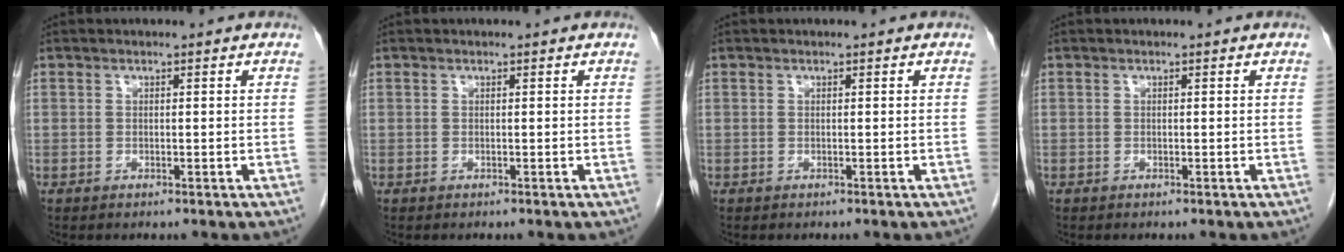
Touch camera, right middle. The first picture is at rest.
{"total": 0.0}
{"total": 0.0}
{"total": 0.0}